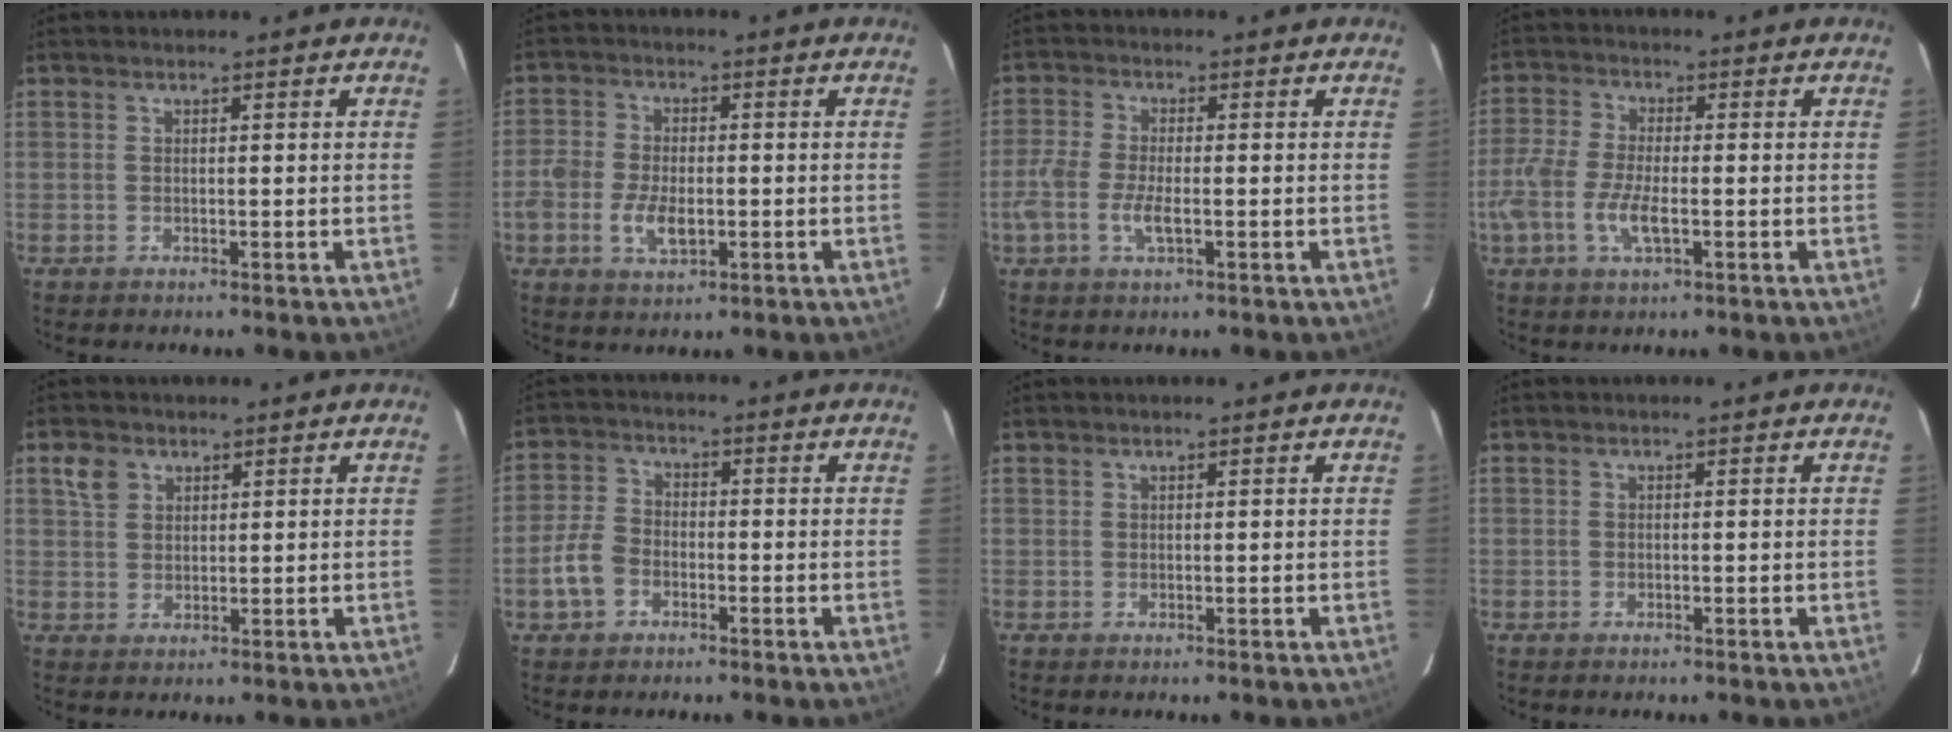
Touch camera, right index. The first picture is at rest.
{"total": 7.1, "force": [-2.2, 4.2, 5.3], "torque": [-0.115, -0.002, -0.042]}
{"total": 5.2, "force": [-2.0, 2.0, 4.4], "torque": [-0.101, -0.003, -0.042]}
{"total": 8.2, "force": [-2.8, 3.1, 7.0], "torque": [-0.158, -0.005, -0.060]}
{"total": 3.9, "force": [2.0, 2.9, 1.6], "torque": [-0.025, 0.014, 0.042]}
{"total": 6.3, "force": [-2.7, 4.6, 3.4], "torque": [-0.079, 0.011, -0.049]}
{"total": 0.0}
{"total": 0.0}